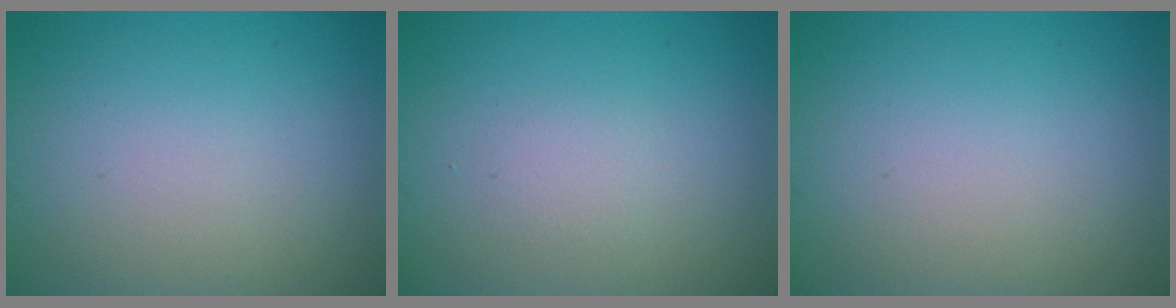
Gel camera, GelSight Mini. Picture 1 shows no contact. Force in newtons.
{"total": 1.0, "press": 1.0, "slide": 0.0}
{"total": 0.0}